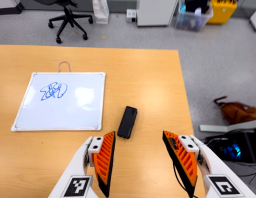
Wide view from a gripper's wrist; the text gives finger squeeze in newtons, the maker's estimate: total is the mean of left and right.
{"total": 0.0}